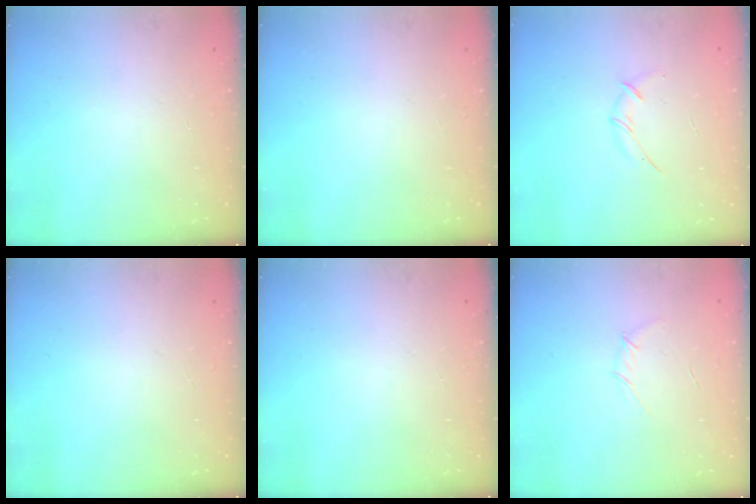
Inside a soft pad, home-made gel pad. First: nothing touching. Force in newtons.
{"total": 0.0}
{"total": 3.8, "press": 3.7, "slide": 0.9}
{"total": 0.0}
{"total": 0.0}
{"total": 3.9, "press": 3.8, "slide": 0.8}